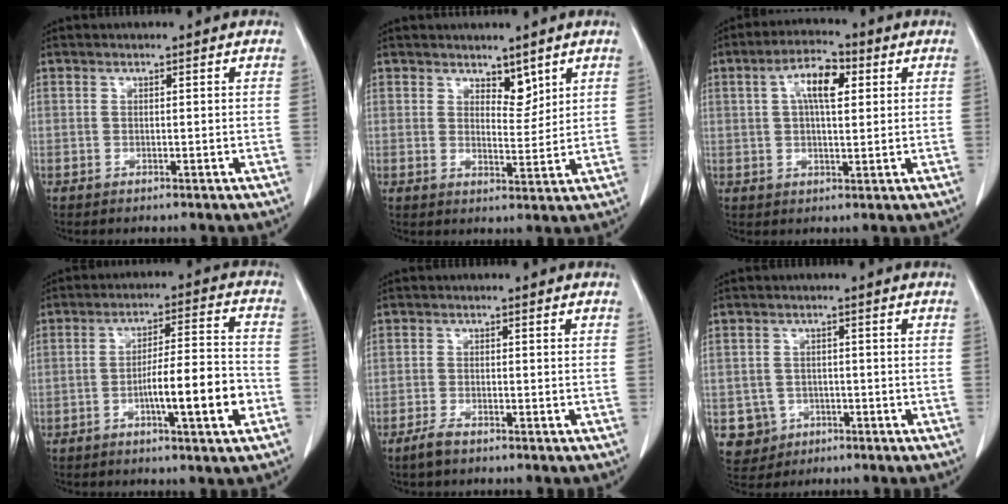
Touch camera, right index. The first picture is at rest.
{"total": 3.6, "force": [2.7, 1.7, 1.7], "torque": [-0.020, -0.009, 0.048]}
{"total": 7.2, "force": [2.2, 2.6, 6.3], "torque": [-0.118, 0.016, 0.035]}
{"total": 10.5, "force": [-3.7, 0.7, 9.8], "torque": [-0.154, 0.006, -0.059]}
{"total": 2.1, "force": [-1.7, 0.4, 1.2], "torque": [-0.032, -0.003, -0.032]}
{"total": 4.7, "force": [-1.5, 4.4, 0.0], "torque": [0.000, 0.011, -0.018]}